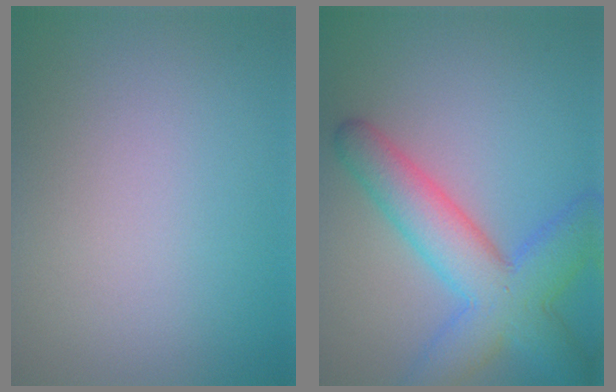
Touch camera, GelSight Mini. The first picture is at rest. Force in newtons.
{"total": 7.5, "press": 7.5, "slide": 0.2}